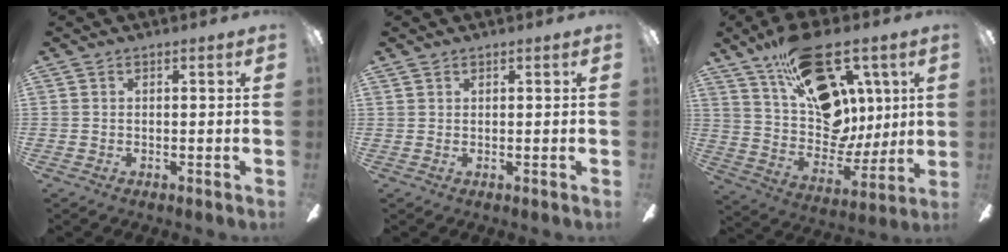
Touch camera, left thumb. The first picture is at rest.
{"total": 0.8, "force": [0.7, 0.5, 0.0], "torque": [-0.002, 0.002, 0.012]}
{"total": 26.0, "force": [12.4, 15.6, 16.7], "torque": [-0.247, -0.058, 0.234]}